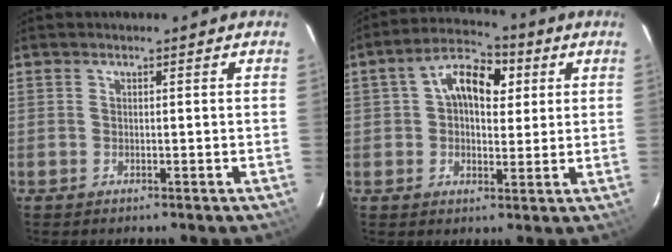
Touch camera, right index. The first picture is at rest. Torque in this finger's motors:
{"motor_torque": [0.27, 0.23, 0.23, 0.08]}